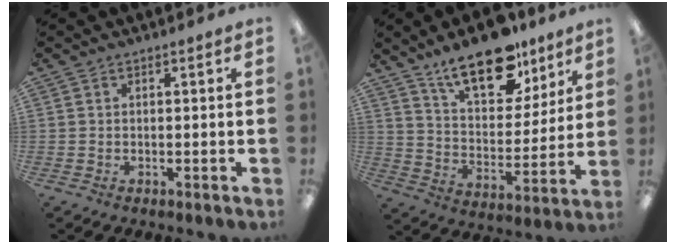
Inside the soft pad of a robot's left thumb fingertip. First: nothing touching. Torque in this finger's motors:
{"motor_torque": [0.23, 0.24, 1.52, -1.26, 0.08]}